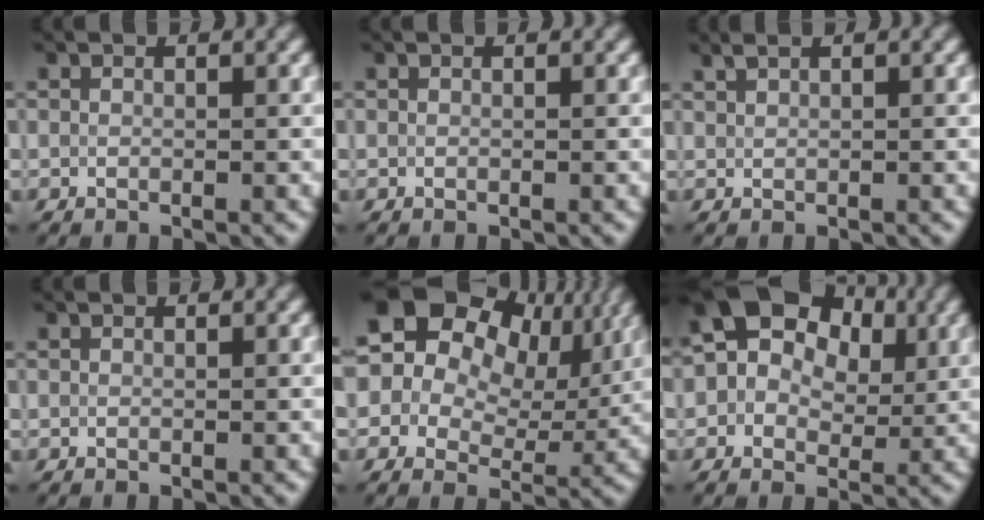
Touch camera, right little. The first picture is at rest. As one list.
[{"total": 0.0}, {"total": 1.0, "force": [0.9, 0.2, 0.5], "torque": [-0.012, 0.000, 0.020]}, {"total": 0.0}, {"total": 17.6, "force": [7.2, 13.0, 9.3], "torque": [-0.206, 0.049, 0.102]}, {"total": 10.0, "force": [3.1, 7.0, 6.4], "torque": [-0.108, 0.035, 0.027]}]